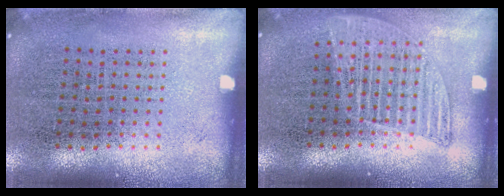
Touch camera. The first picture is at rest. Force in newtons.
{"total": 1.2, "press": 1.1, "slide": 0.4}